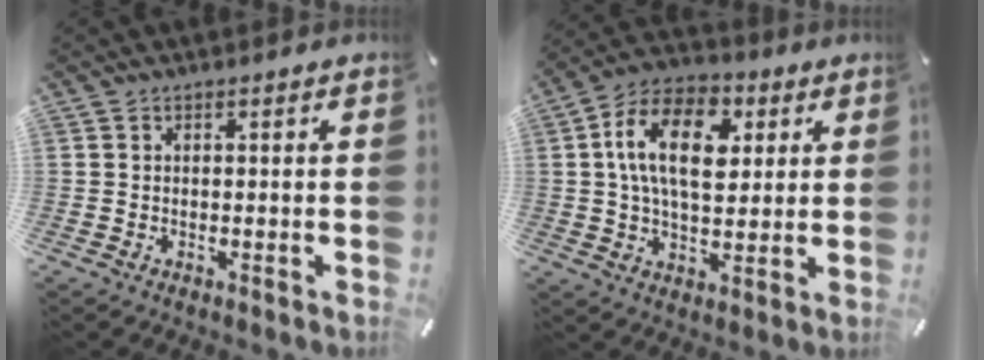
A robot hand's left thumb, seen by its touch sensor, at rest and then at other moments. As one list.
[{"total": 15.7, "force": [3.8, 9.9, 11.6], "torque": [-0.217, 0.013, 0.064]}]